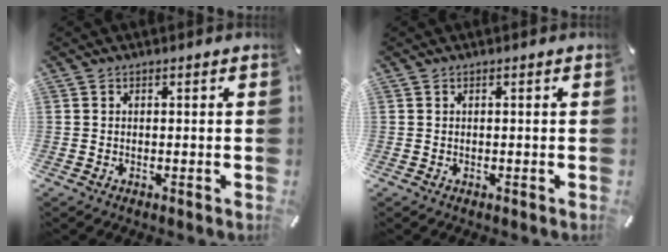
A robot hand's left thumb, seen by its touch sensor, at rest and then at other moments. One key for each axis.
{"total": 0.0}